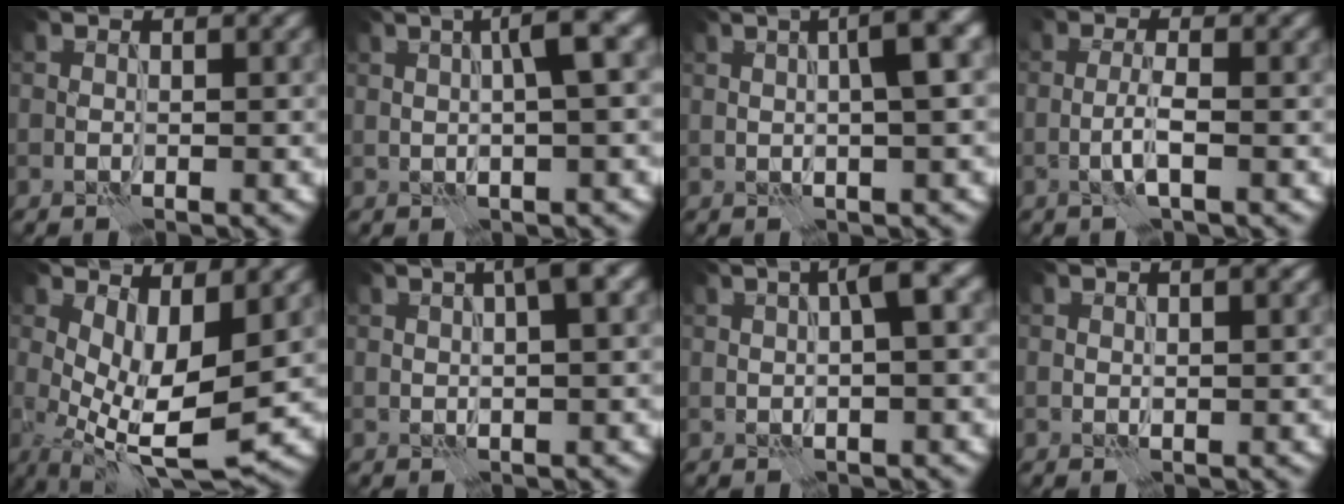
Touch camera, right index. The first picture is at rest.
{"total": 4.5, "force": [1.1, 0.6, 4.4], "torque": [-0.074, 0.018, 0.017]}
{"total": 5.1, "force": [1.2, 0.9, 4.9], "torque": [-0.074, 0.019, 0.018]}
{"total": 2.0, "force": [-0.8, 0.2, 1.8], "torque": [-0.037, 0.007, -0.019]}
{"total": 8.7, "force": [-0.2, 3.1, 8.1], "torque": [-0.151, -0.008, 0.001]}
{"total": 3.4, "force": [1.1, 0.5, 3.1], "torque": [-0.053, 0.012, 0.017]}
{"total": 3.9, "force": [0.9, 0.7, 3.8], "torque": [-0.063, 0.016, 0.013]}
{"total": 2.6, "force": [1.3, 1.1, 2.1], "torque": [-0.026, 0.004, 0.016]}